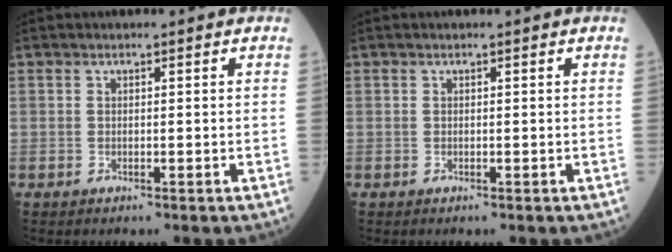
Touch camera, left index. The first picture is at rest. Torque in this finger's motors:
{"motor_torque": [-0.02, 0.02, 0.00, 0.00]}